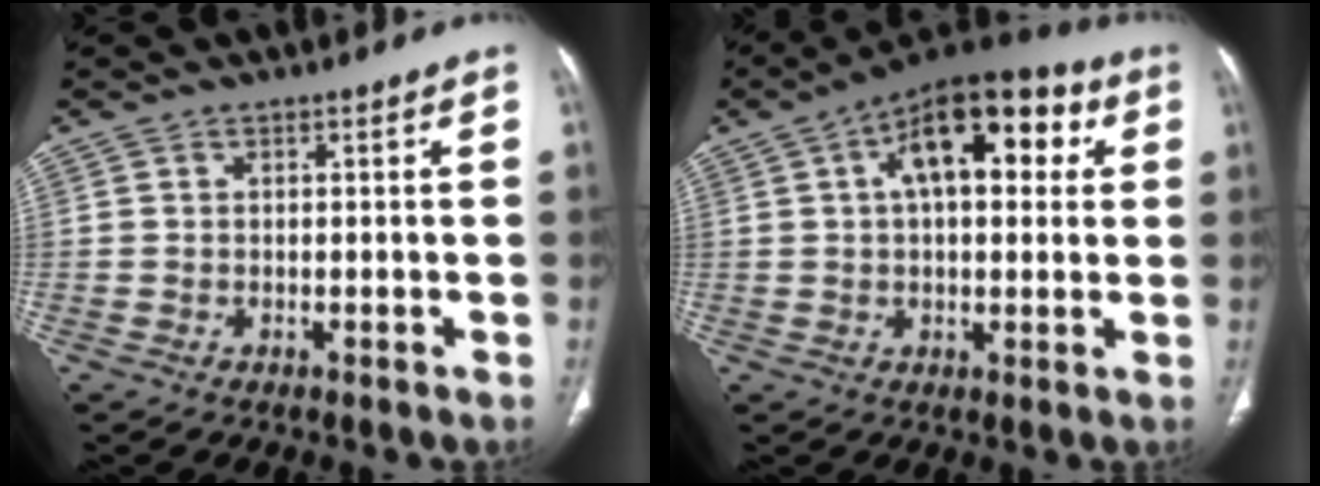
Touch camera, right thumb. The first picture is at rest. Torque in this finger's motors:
{"motor_torque": [0.89, 4.12, 1.14, -0.03, 0.13]}